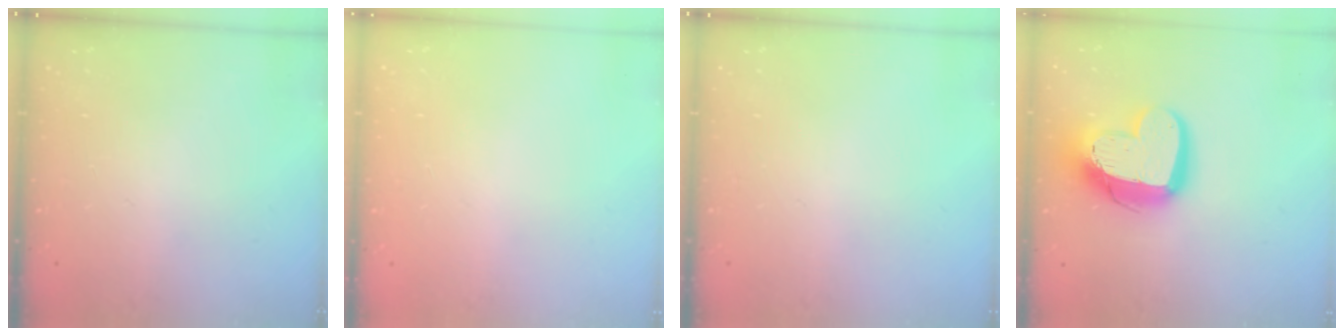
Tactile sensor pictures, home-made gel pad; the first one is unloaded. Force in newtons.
{"total": 0.0}
{"total": 0.0}
{"total": 17.3, "press": 17.3, "slide": 1.6}